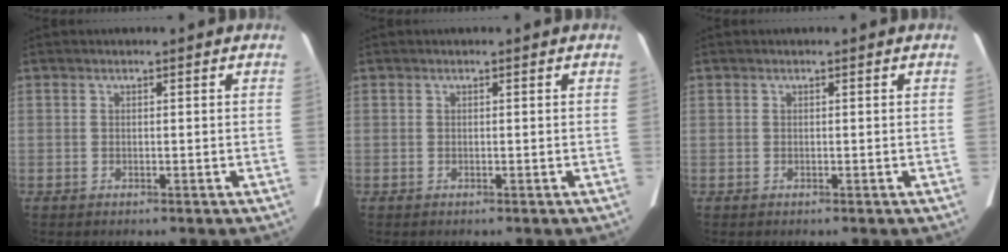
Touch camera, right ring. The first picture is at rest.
{"total": 0.0}
{"total": 0.0}